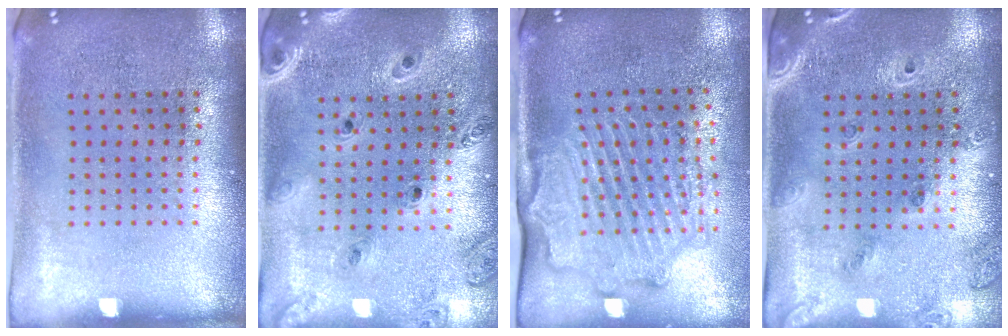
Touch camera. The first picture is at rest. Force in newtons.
{"total": 1.3, "press": 1.3, "slide": 0.2}
{"total": 2.2, "press": 2.2, "slide": 0.2}
{"total": 1.7, "press": 1.5, "slide": 0.7}